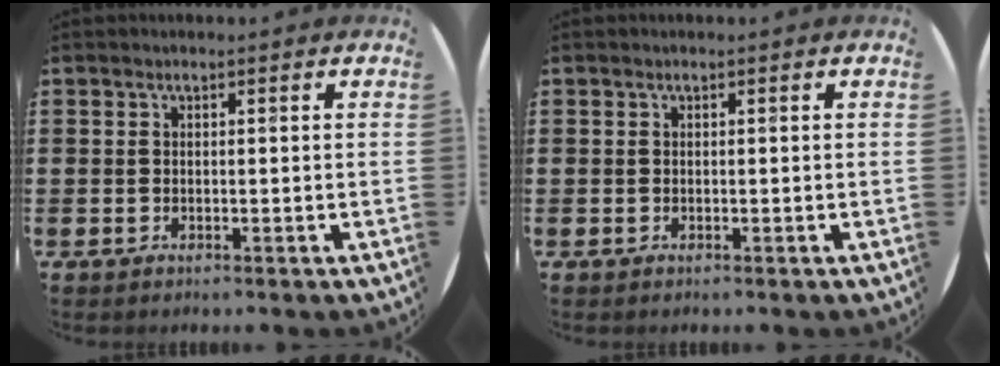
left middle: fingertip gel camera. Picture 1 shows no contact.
{"total": 0.0}